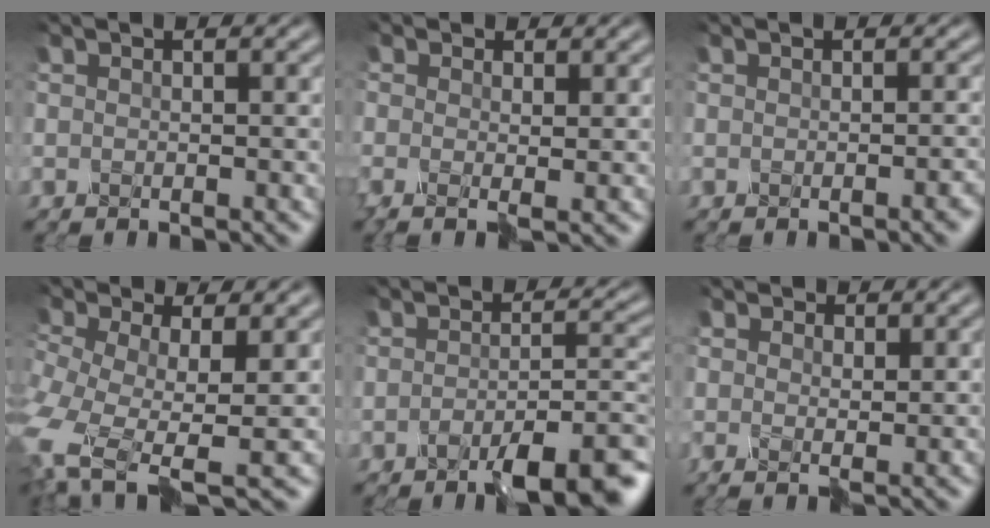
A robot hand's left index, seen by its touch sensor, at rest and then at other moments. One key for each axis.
{"total": 1.6, "fx": 0.4, "fy": 0.5, "fz": 1.4, "tx": -0.019, "ty": 0.007, "tz": -0.002}
{"total": 1.9, "fx": -0.7, "fy": 0.8, "fz": 1.6, "tx": -0.006, "ty": -0.003, "tz": -0.009}
{"total": 6.0, "fx": -3.4, "fy": 2.3, "fz": 4.4, "tx": -0.118, "ty": -0.016, "tz": -0.073}
{"total": 6.2, "fx": -4.2, "fy": 1.7, "fz": 4.2, "tx": -0.060, "ty": 0.009, "tz": -0.068}
{"total": 1.2, "fx": 1.0, "fy": 0.6, "fz": -0.1, "tx": 0.006, "ty": 0.004, "tz": 0.010}